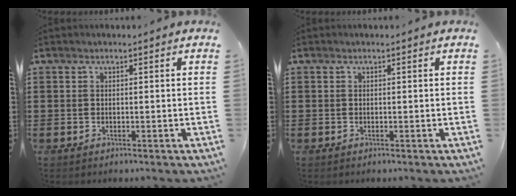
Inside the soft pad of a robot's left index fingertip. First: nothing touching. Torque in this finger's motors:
{"motor_torque": [0.00, -0.01, 0.00, 0.00]}